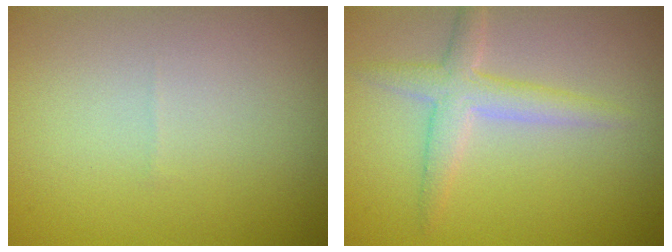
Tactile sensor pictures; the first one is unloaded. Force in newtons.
{"total": 2.9, "press": 2.9, "slide": 0.1}